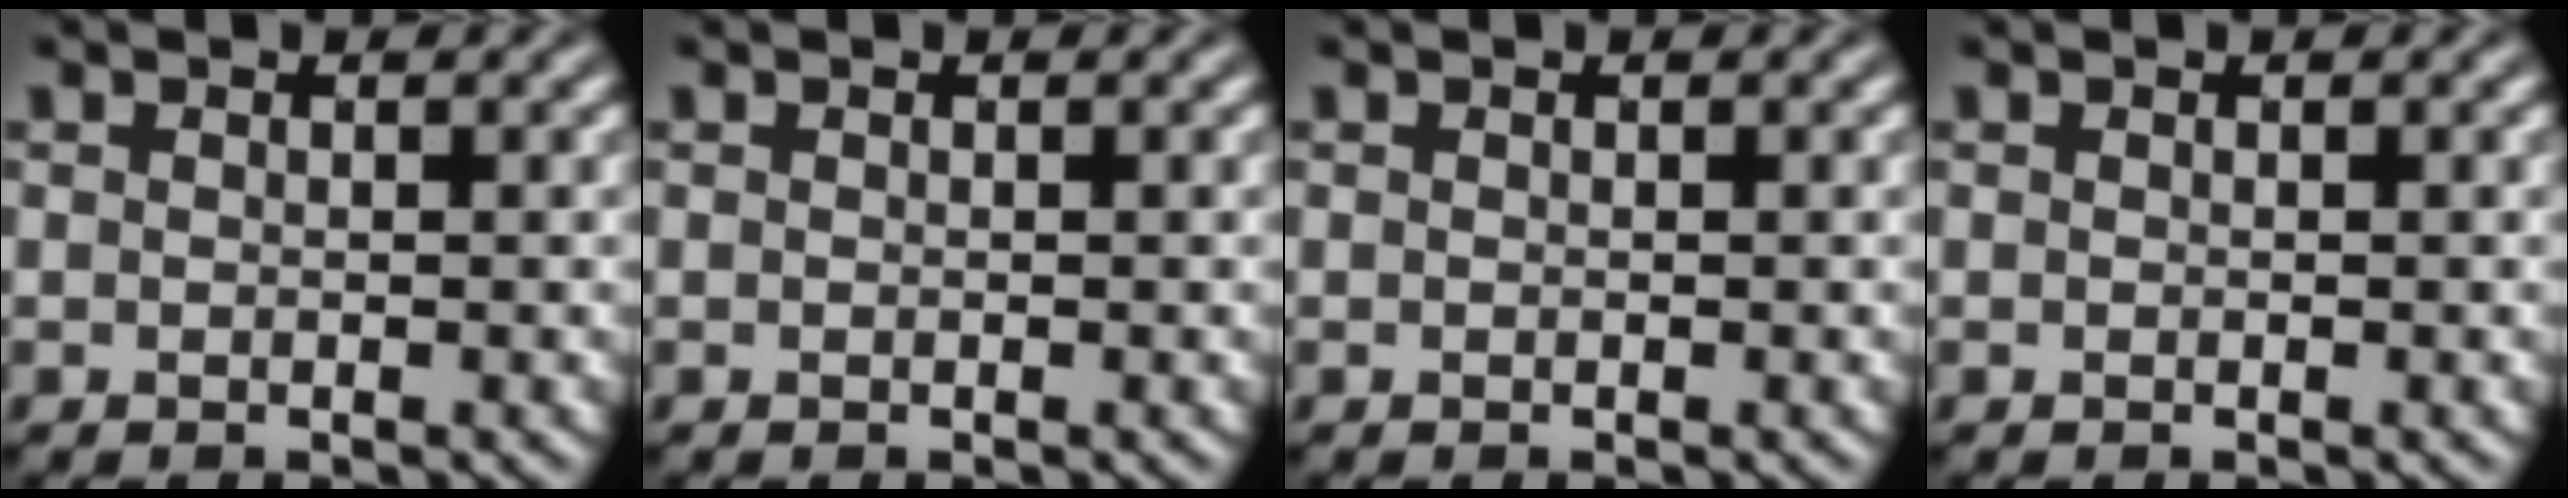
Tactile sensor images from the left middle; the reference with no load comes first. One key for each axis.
{"total": 0.0}
{"total": 0.0}
{"total": 0.0}